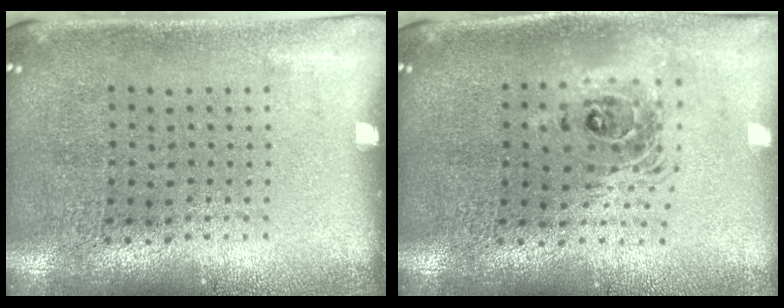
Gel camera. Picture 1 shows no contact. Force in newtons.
{"total": 1.7, "press": 1.4, "slide": 1.0}